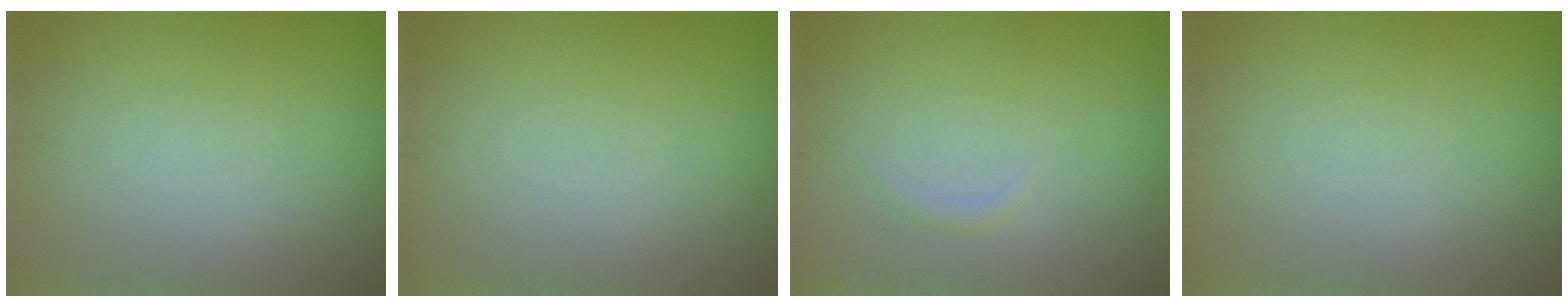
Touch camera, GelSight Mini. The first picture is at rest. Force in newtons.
{"total": 0.0}
{"total": 0.6, "press": 0.6, "slide": 0.1}
{"total": 0.0}